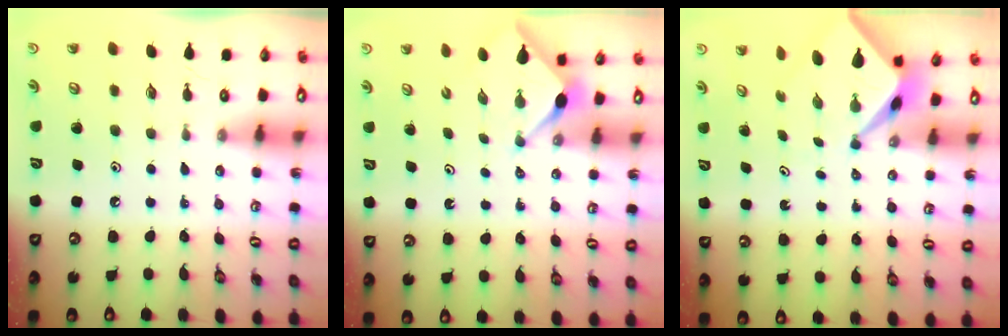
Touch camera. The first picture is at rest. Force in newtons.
{"total": 3.1, "press": 3.0, "slide": 0.4}
{"total": 2.7, "press": 2.7, "slide": 0.2}